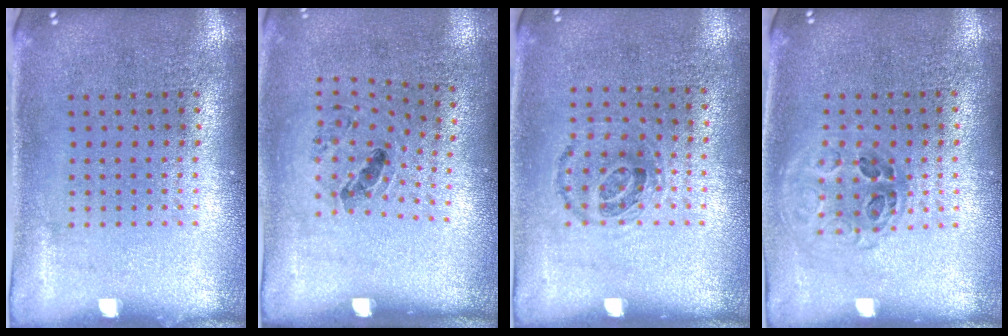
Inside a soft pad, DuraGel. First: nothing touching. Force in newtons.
{"total": 1.1, "press": 0.7, "slide": 0.9}
{"total": 0.9, "press": 0.7, "slide": 0.6}
{"total": 1.1, "press": 1.0, "slide": 0.6}